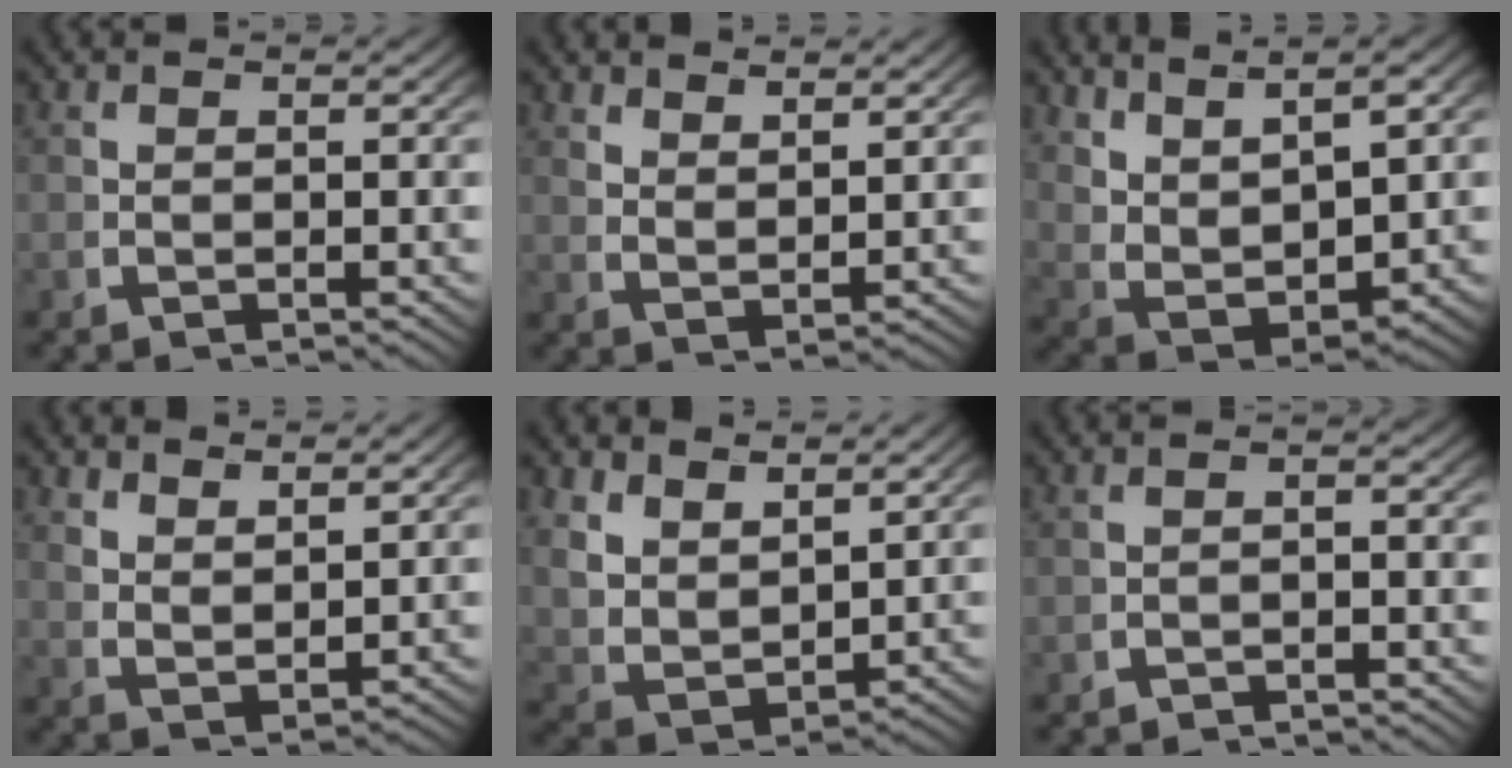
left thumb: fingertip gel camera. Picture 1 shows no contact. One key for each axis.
{"total": 2.8, "fx": 2.6, "fy": 0.5, "fz": 1.0, "tx": -0.016, "ty": -0.005, "tz": 0.059}
{"total": 9.9, "fx": 2.1, "fy": 6.8, "fz": 6.9, "tx": -0.157, "ty": -0.028, "tz": 0.051}
{"total": 3.3, "fx": 2.7, "fy": 1.0, "fz": 1.5, "tx": -0.028, "ty": -0.011, "tz": 0.064}
{"total": 6.4, "fx": 1.5, "fy": 4.7, "fz": 4.1, "tx": -0.105, "ty": -0.035, "tz": 0.049}
{"total": 1.9, "fx": -1.9, "fy": 0.2, "fz": 0.4, "tx": -0.007, "ty": -0.005, "tz": -0.030}